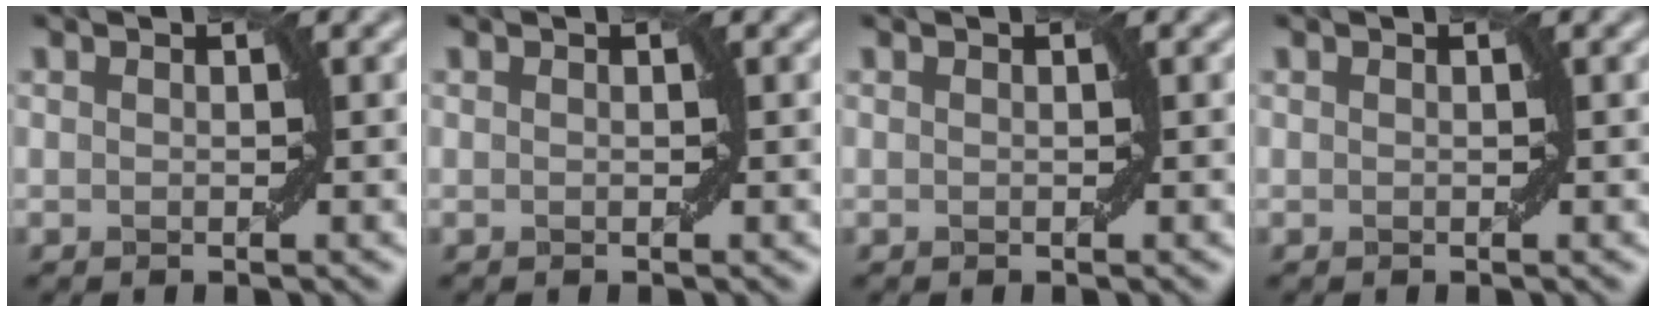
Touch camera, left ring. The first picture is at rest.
{"total": 0.0}
{"total": 0.0}
{"total": 0.0}